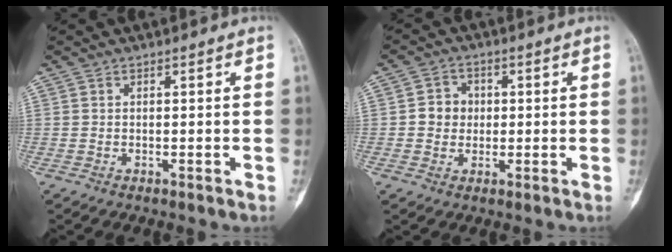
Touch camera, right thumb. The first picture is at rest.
{"total": 4.8, "force": [0.1, 4.4, 2.0], "torque": [-0.003, 0.007, -0.004]}